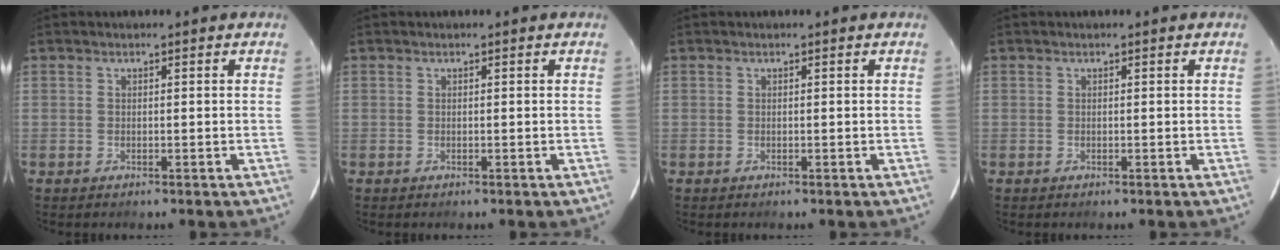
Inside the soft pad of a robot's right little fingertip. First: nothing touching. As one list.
[{"total": 0.0}, {"total": 0.0}, {"total": 0.0}]